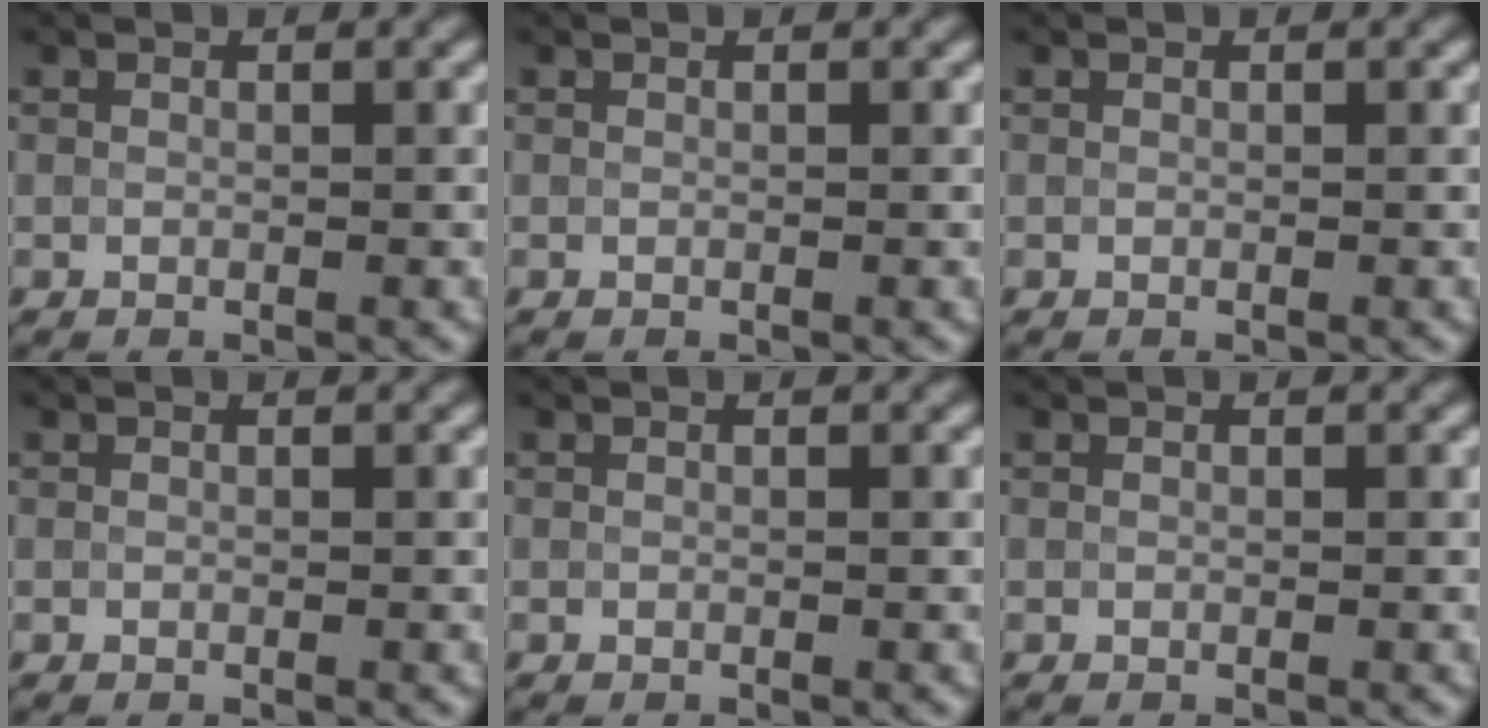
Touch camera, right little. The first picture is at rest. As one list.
[{"total": 0.0}, {"total": 0.0}, {"total": 0.0}, {"total": 0.0}, {"total": 0.0}]